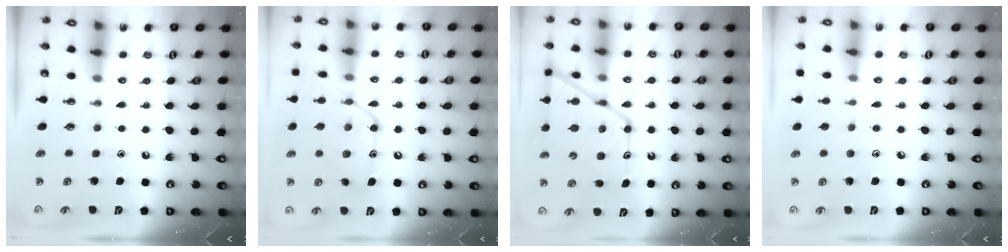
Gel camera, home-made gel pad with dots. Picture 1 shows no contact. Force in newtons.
{"total": 16.4, "press": 16.4, "slide": 1.4}
{"total": 17.1, "press": 17.0, "slide": 1.4}
{"total": 4.9, "press": 4.8, "slide": 0.5}